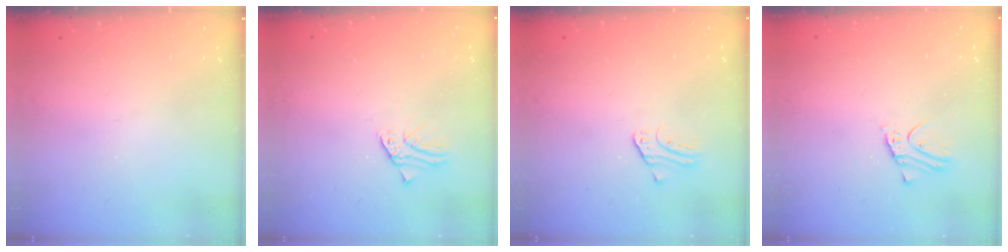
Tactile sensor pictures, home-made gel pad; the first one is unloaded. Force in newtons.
{"total": 1.1, "press": 1.1, "slide": 0.0}
{"total": 2.0, "press": 2.0, "slide": 0.2}
{"total": 3.1, "press": 3.1, "slide": 0.2}